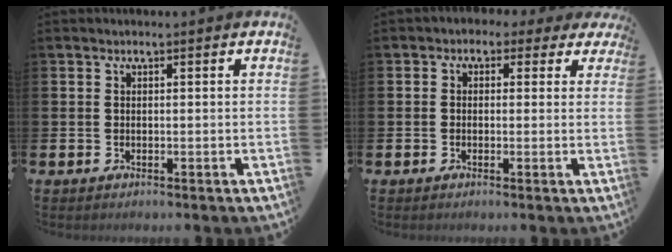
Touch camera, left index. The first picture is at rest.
{"total": 1.5, "force": [-0.1, 1.4, 0.4], "torque": [-0.011, 0.005, -0.010]}